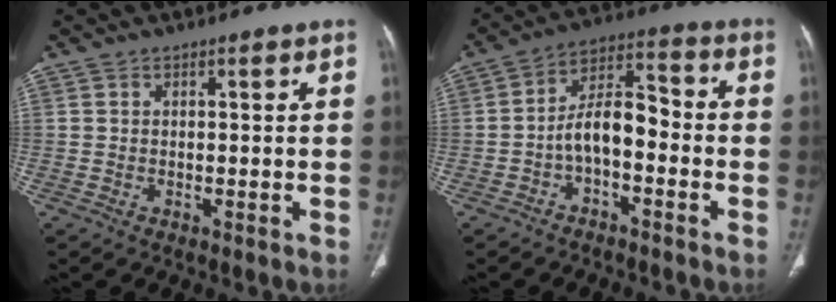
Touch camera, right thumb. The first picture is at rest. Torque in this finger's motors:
{"motor_torque": [1.65, 1.43, 0.93, -0.71, 0.14]}